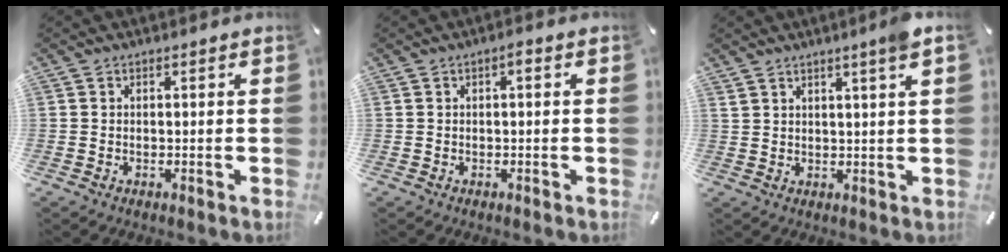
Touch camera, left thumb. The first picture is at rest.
{"total": 1.2, "force": [-0.1, 0.4, 1.1], "torque": [-0.024, 0.005, -0.003]}
{"total": 3.9, "force": [2.8, -0.4, 2.8], "torque": [-0.060, -0.006, 0.048]}